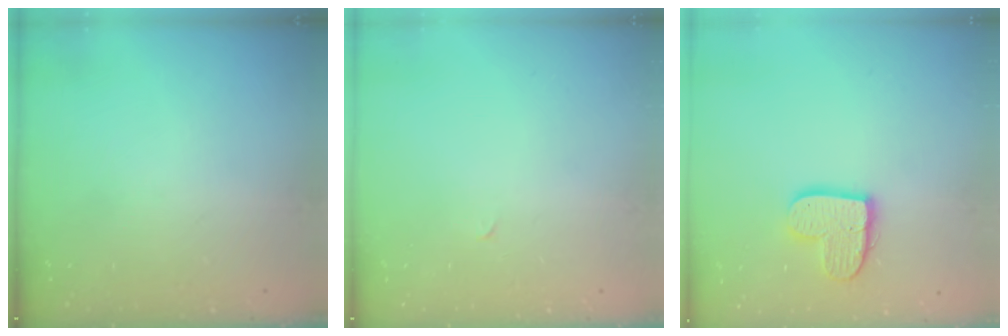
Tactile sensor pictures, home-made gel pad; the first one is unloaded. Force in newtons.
{"total": 0.0}
{"total": 12.2, "press": 12.1, "slide": 1.1}